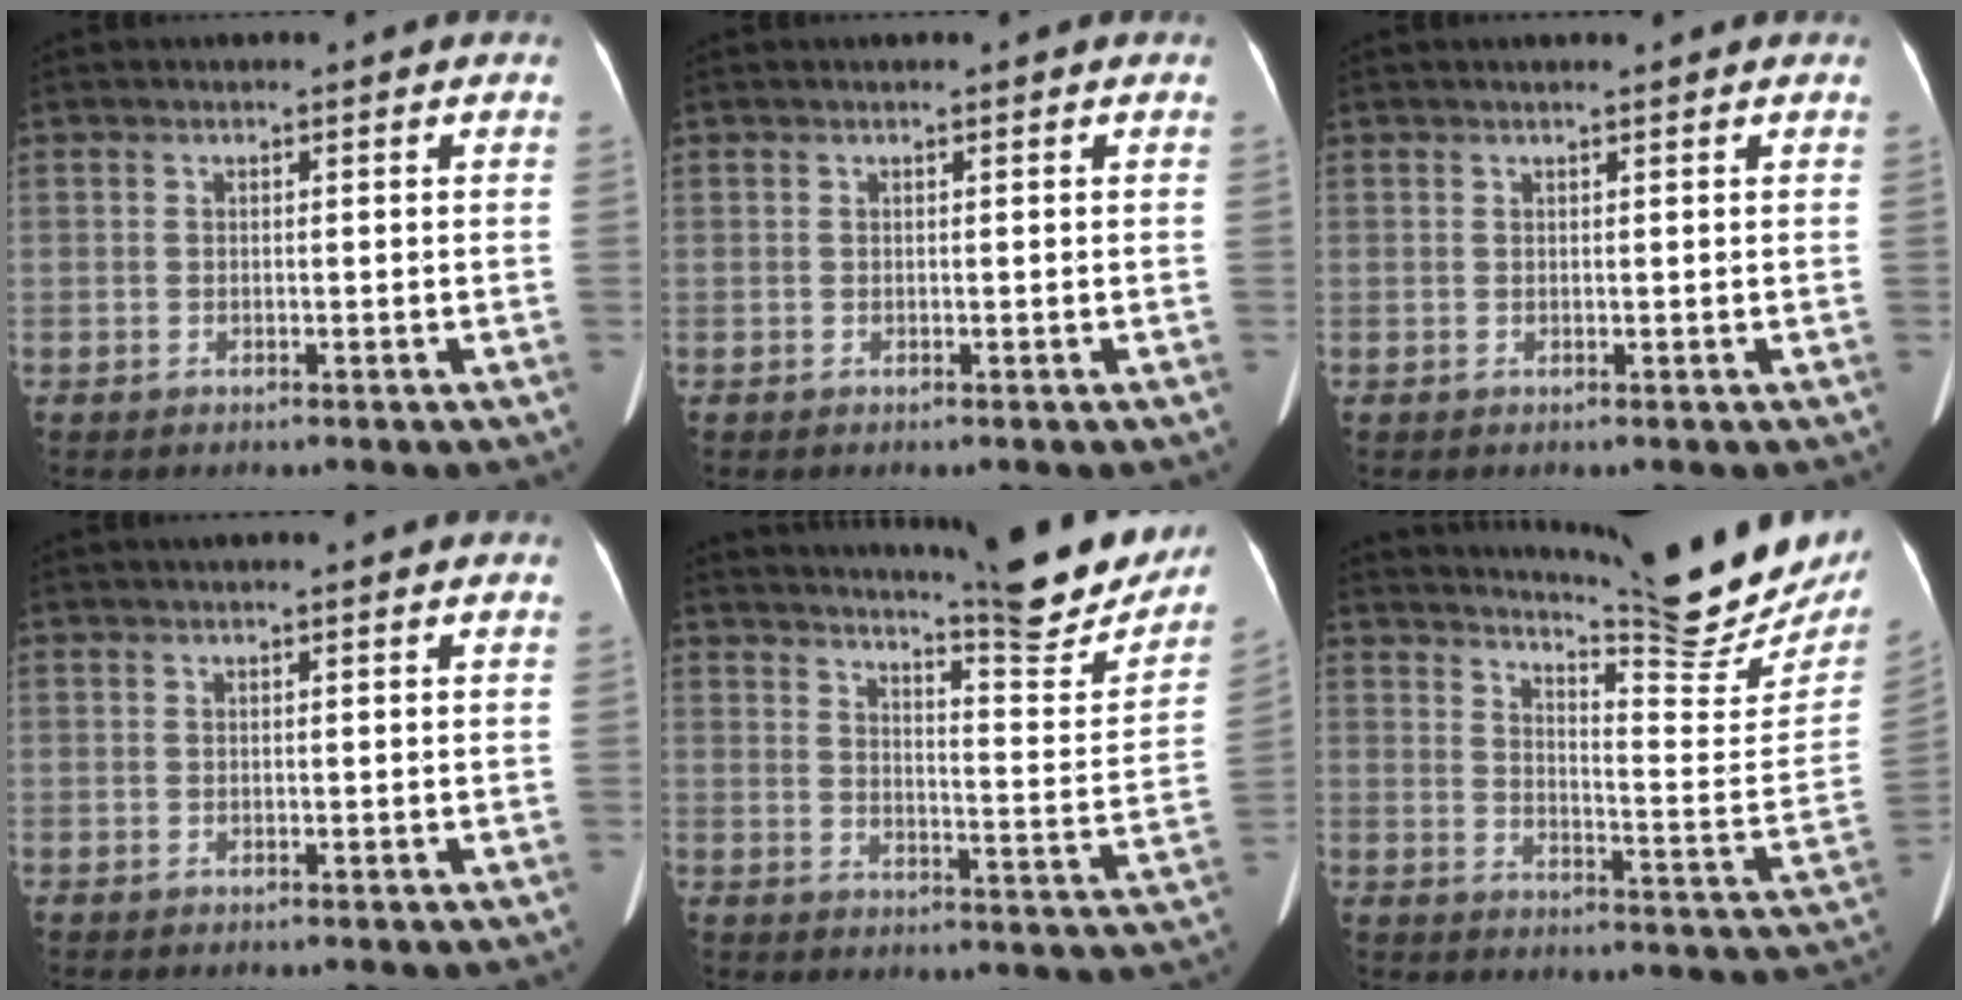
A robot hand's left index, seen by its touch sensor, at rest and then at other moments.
{"total": 0.0}
{"total": 2.0, "force": [1.8, -0.1, 0.9], "torque": [-0.011, 0.015, 0.024]}
{"total": 0.9, "force": [0.7, -0.1, 0.6], "torque": [-0.010, 0.015, 0.014]}
{"total": 20.8, "force": [18.6, 1.4, 9.2], "torque": [-0.129, -0.064, 0.228]}
{"total": 22.3, "force": [20.0, 2.0, 9.6], "torque": [-0.146, -0.083, 0.250]}